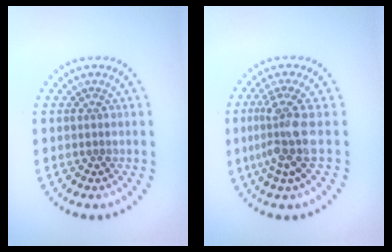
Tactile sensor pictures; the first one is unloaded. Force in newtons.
{"total": 3.7, "press": 2.7, "slide": 2.5}